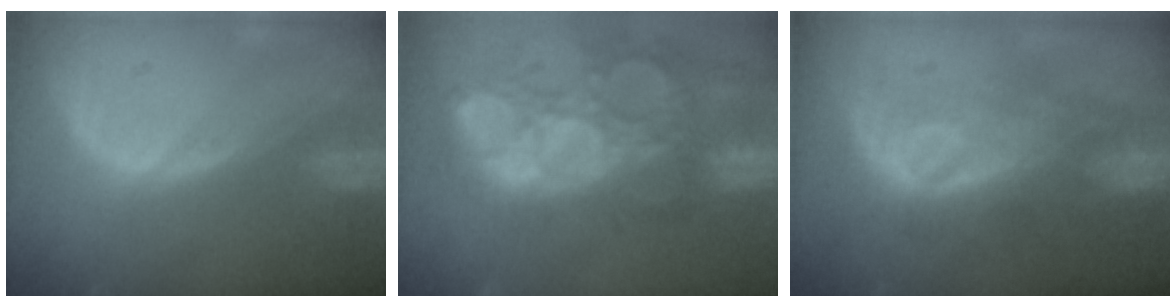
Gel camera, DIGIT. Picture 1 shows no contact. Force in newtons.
{"total": 15.1, "press": 12.6, "slide": 8.3}
{"total": 9.1, "press": 8.4, "slide": 3.6}